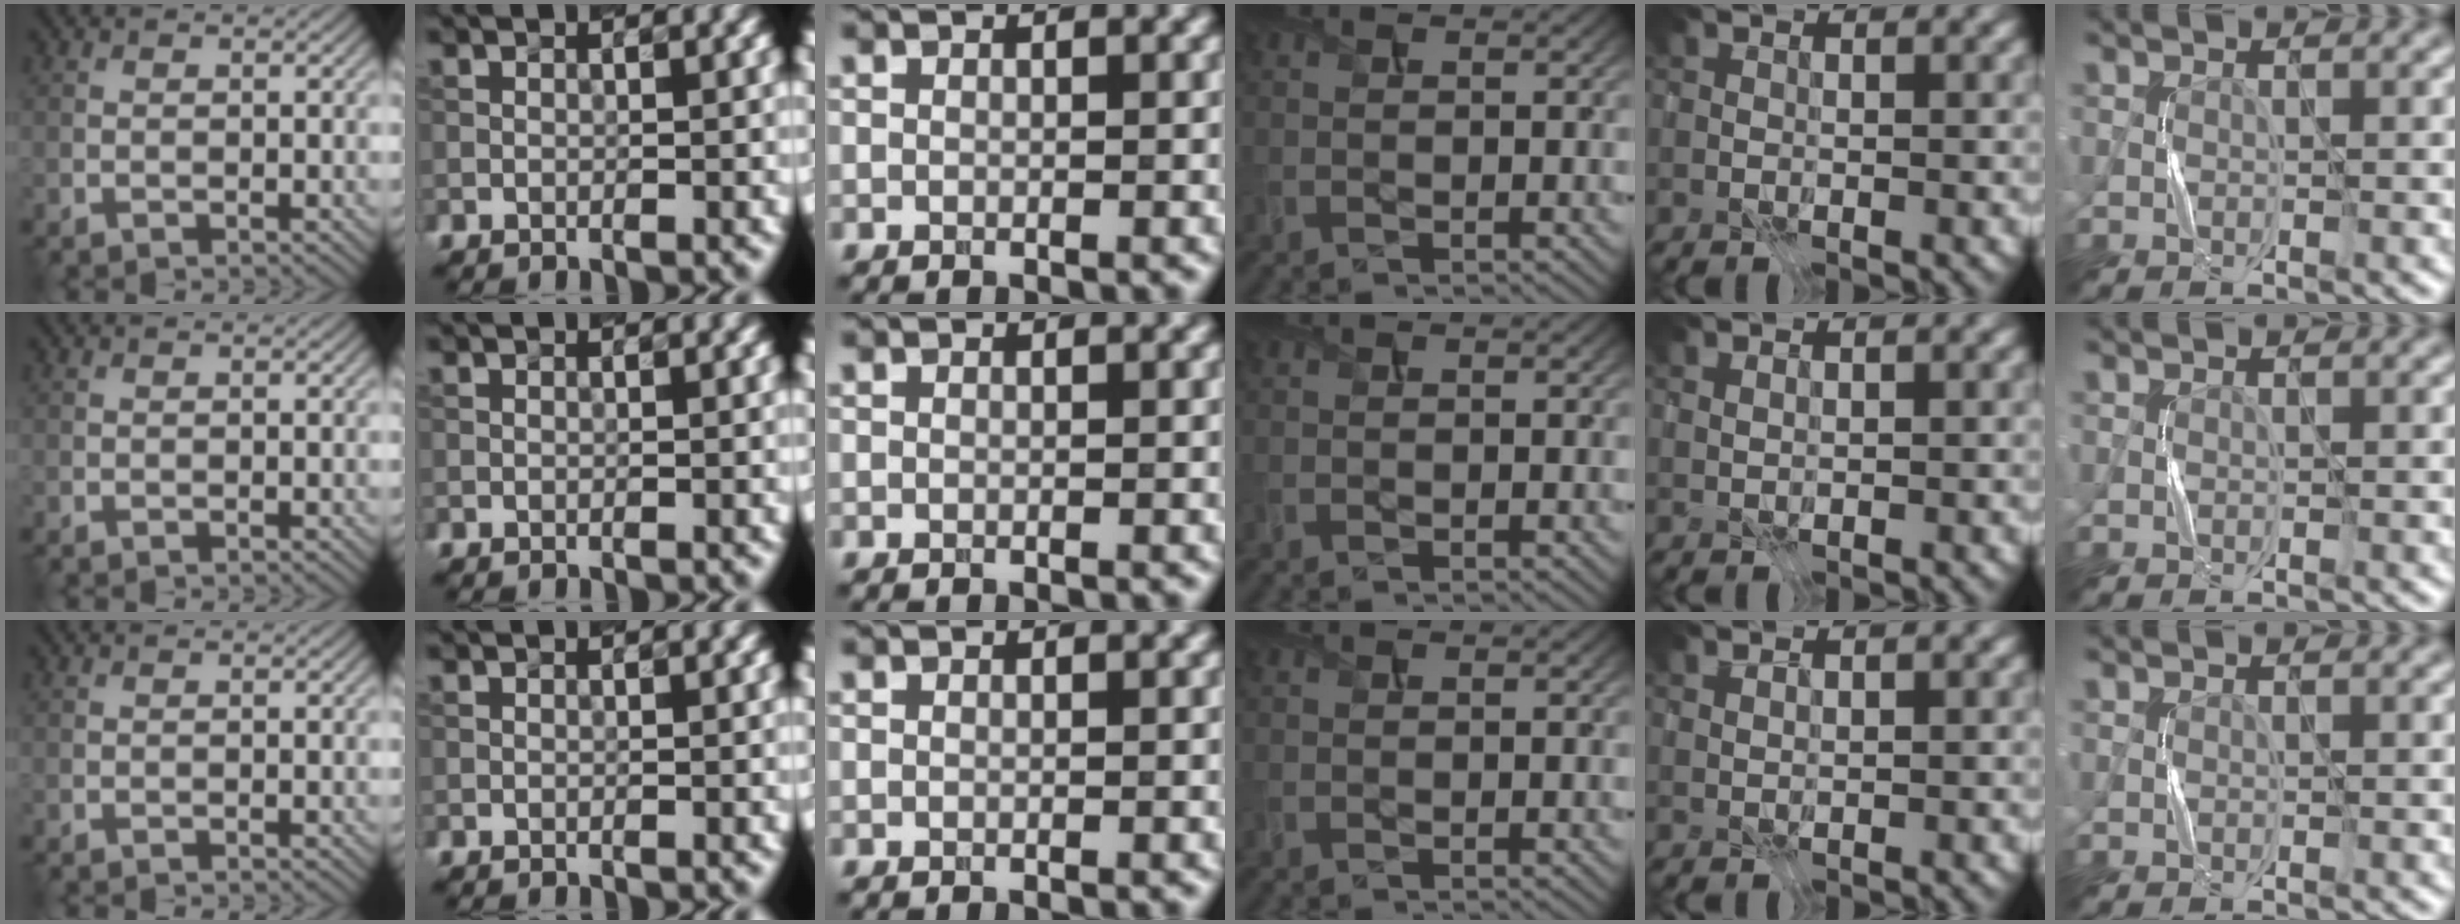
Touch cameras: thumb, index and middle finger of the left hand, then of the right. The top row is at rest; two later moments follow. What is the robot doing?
{"motion": "press", "object": "sticky note"}